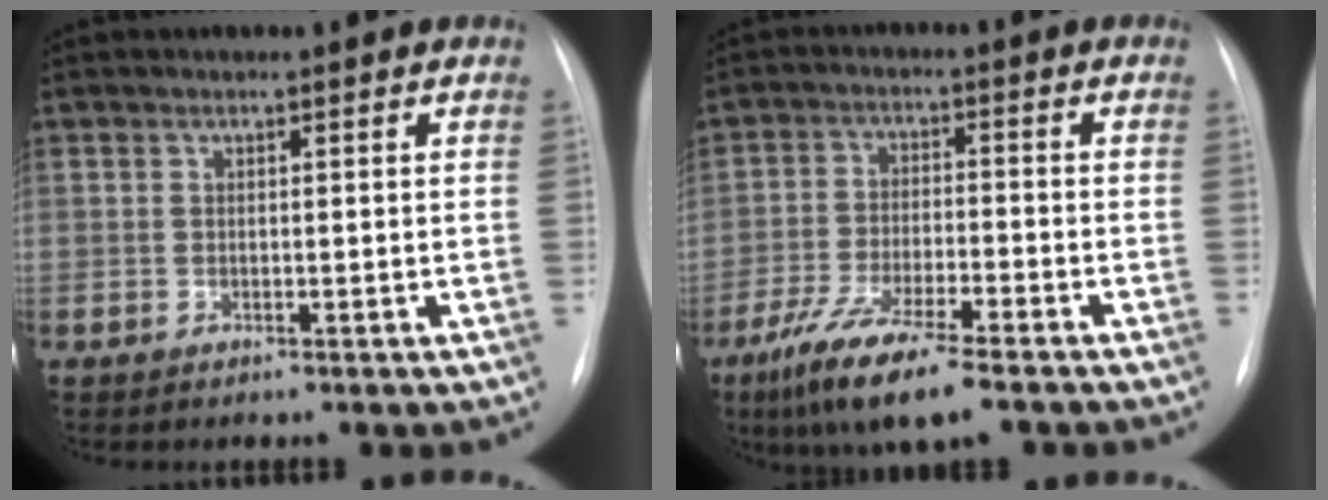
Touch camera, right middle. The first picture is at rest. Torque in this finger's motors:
{"motor_torque": [1.35, -0.79, 0.44, 0.18]}